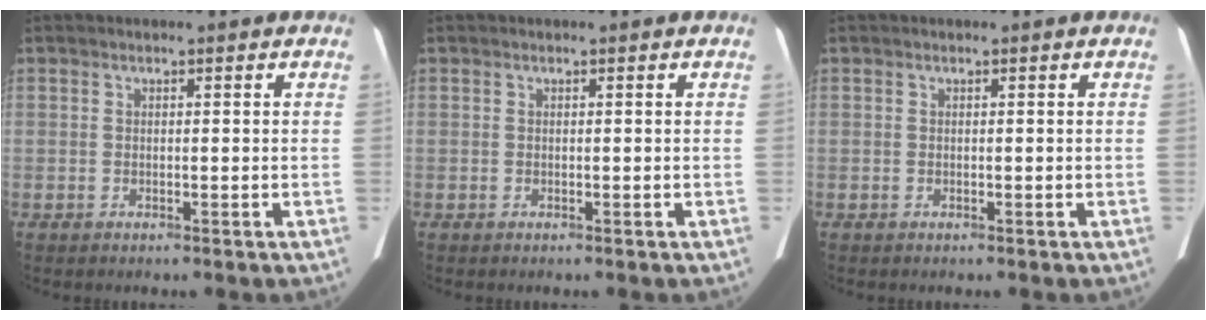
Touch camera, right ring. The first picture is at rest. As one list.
[{"total": 0.0}, {"total": 0.0}]